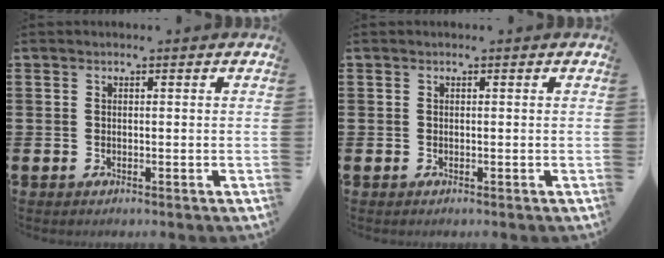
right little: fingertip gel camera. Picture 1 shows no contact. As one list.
[{"total": 0.0}]